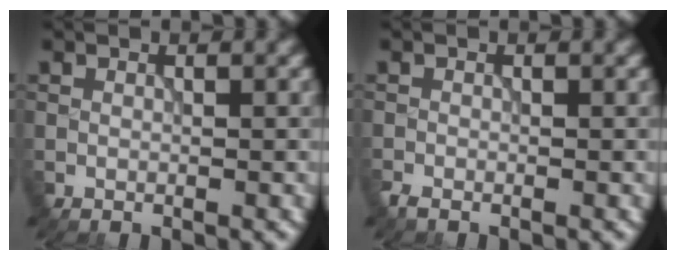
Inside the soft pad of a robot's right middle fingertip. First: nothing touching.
{"total": 1.0, "force": [-0.9, 0.3, 0.3], "torque": [-0.007, -0.003, -0.022]}